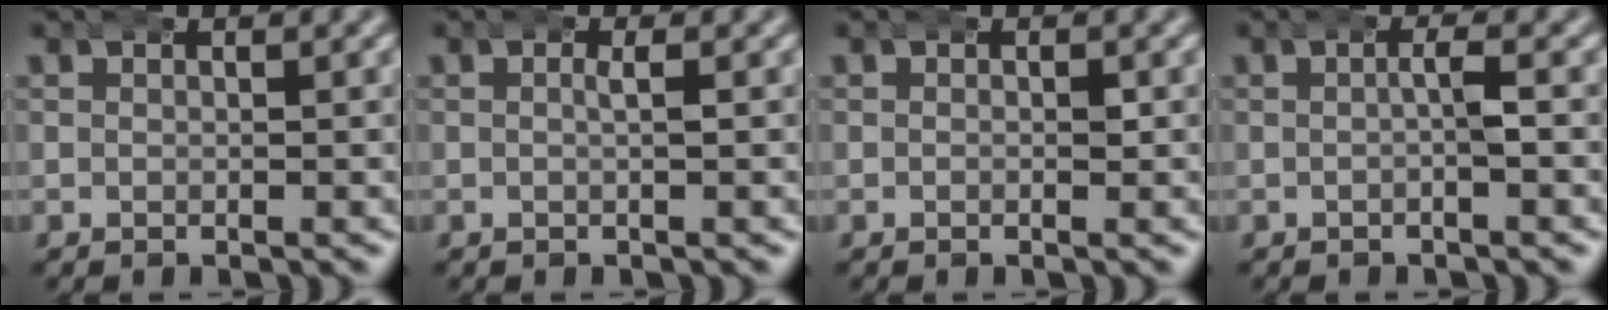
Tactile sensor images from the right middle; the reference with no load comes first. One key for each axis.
{"total": 1.3, "fx": 0.2, "fy": 0.3, "fz": 1.2, "tx": -0.016, "ty": 0.009, "tz": -0.003}
{"total": 0.6, "fx": 0.1, "fy": 0.2, "fz": 0.5, "tx": -0.007, "ty": 0.001, "tz": -0.002}
{"total": 1.6, "fx": 0.1, "fy": 0.4, "fz": 1.6, "tx": -0.019, "ty": 0.008, "tz": -0.005}